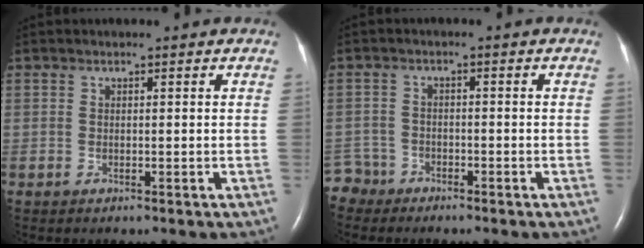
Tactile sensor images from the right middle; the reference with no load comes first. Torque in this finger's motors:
{"motor_torque": [0.06, -0.10, 0.12, 0.01]}